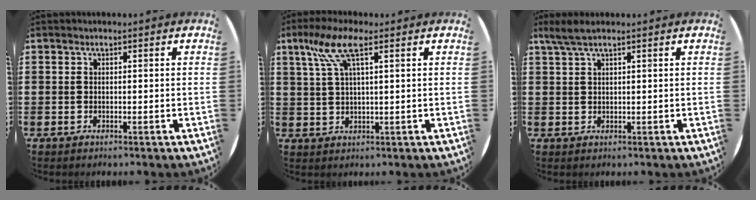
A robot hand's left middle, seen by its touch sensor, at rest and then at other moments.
{"total": 6.2, "force": [3.1, 1.7, 5.1], "torque": [-0.109, 0.011, 0.053]}
{"total": 2.5, "force": [1.7, 0.3, 1.8], "torque": [-0.037, 0.002, 0.031]}